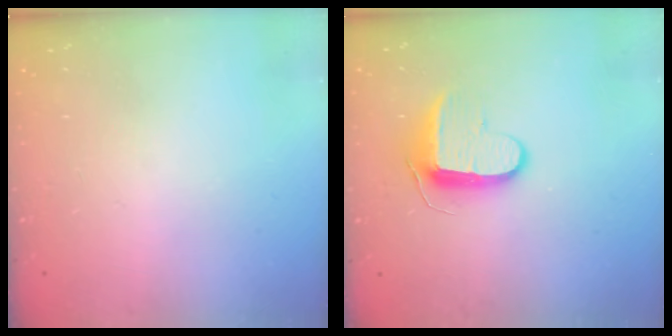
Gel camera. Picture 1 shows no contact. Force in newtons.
{"total": 9.8, "press": 9.7, "slide": 0.9}